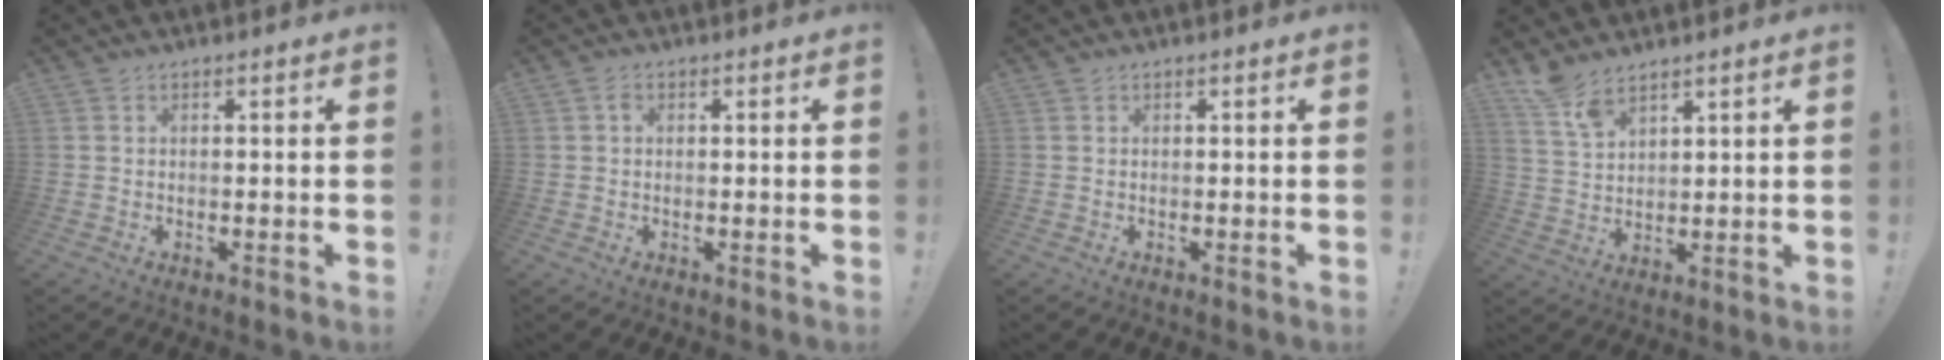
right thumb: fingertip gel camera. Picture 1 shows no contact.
{"total": 1.2, "force": [0.1, 1.0, 0.6], "torque": [-0.012, 0.005, 0.001]}
{"total": 0.0}
{"total": 6.9, "force": [5.7, 2.5, 2.9], "torque": [-0.054, -0.035, 0.108]}